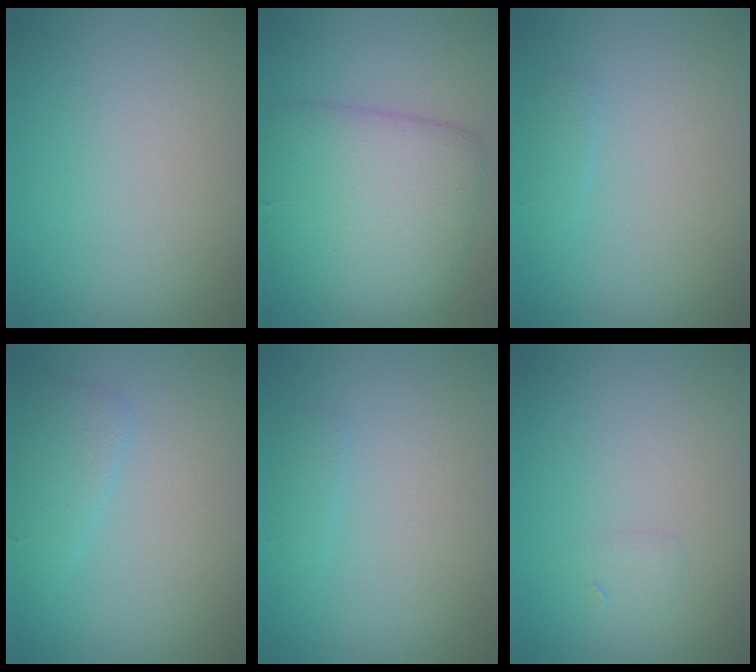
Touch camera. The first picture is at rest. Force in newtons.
{"total": 7.0, "press": 7.0, "slide": 0.3}
{"total": 0.7, "press": 0.7, "slide": 0.1}
{"total": 1.9, "press": 1.9, "slide": 0.2}
{"total": 0.7, "press": 0.7, "slide": 0.1}
{"total": 0.7, "press": 0.7, "slide": 0.0}